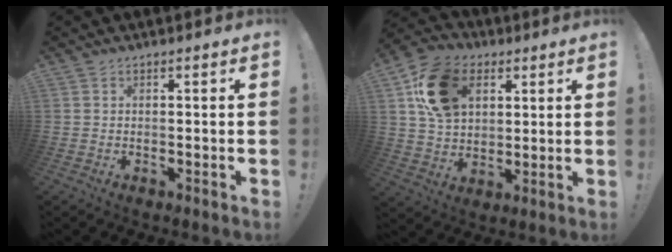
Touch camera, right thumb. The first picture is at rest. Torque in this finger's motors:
{"motor_torque": [1.63, 1.70, 0.29, 0.04, 0.28]}